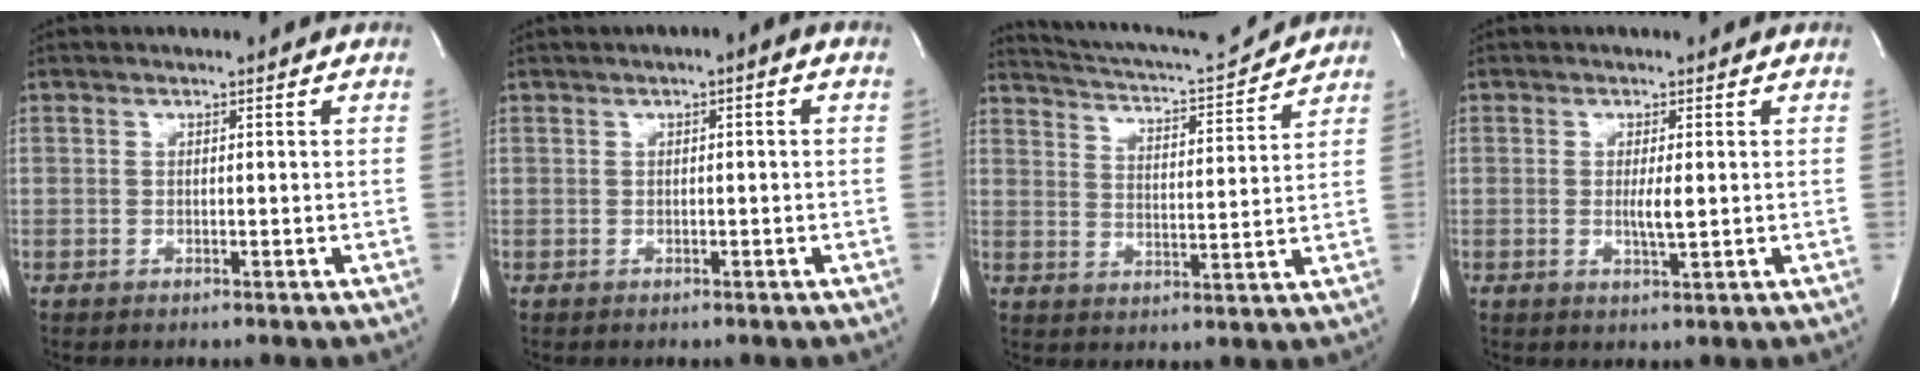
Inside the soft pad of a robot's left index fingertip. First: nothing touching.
{"total": 1.5, "force": [0.3, 0.3, 1.5], "torque": [-0.019, 0.006, 0.002]}
{"total": 12.9, "force": [12.5, 0.0, 2.9], "torque": [-0.054, -0.013, 0.184]}
{"total": 2.3, "force": [0.0, 0.1, 2.3], "torque": [-0.045, -0.006, 0.000]}